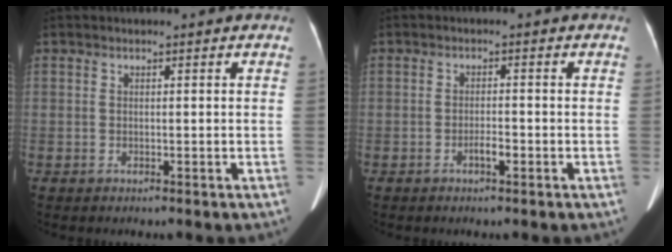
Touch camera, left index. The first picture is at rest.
{"total": 1.8, "force": [-1.1, 0.4, 1.4], "torque": [-0.024, 0.001, -0.019]}